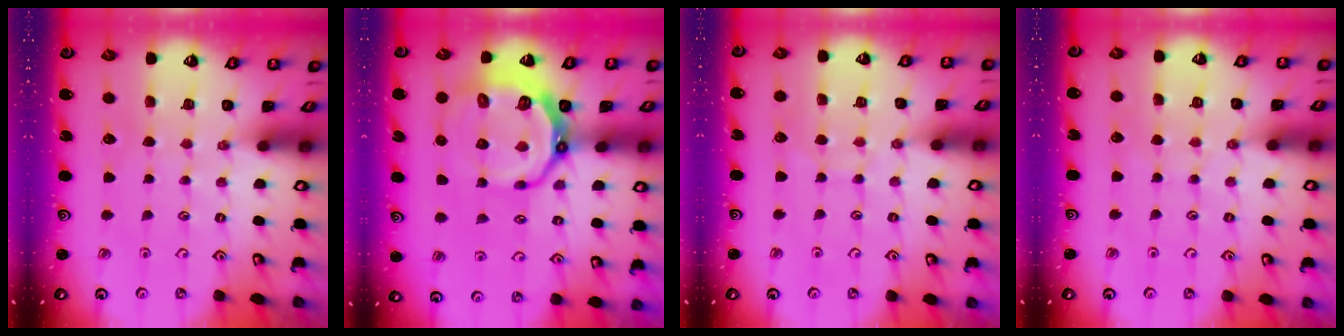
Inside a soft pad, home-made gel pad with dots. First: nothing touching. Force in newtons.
{"total": 13.4, "press": 12.8, "slide": 4.0}
{"total": 5.5, "press": 5.5, "slide": 0.5}
{"total": 2.8, "press": 2.7, "slide": 0.5}